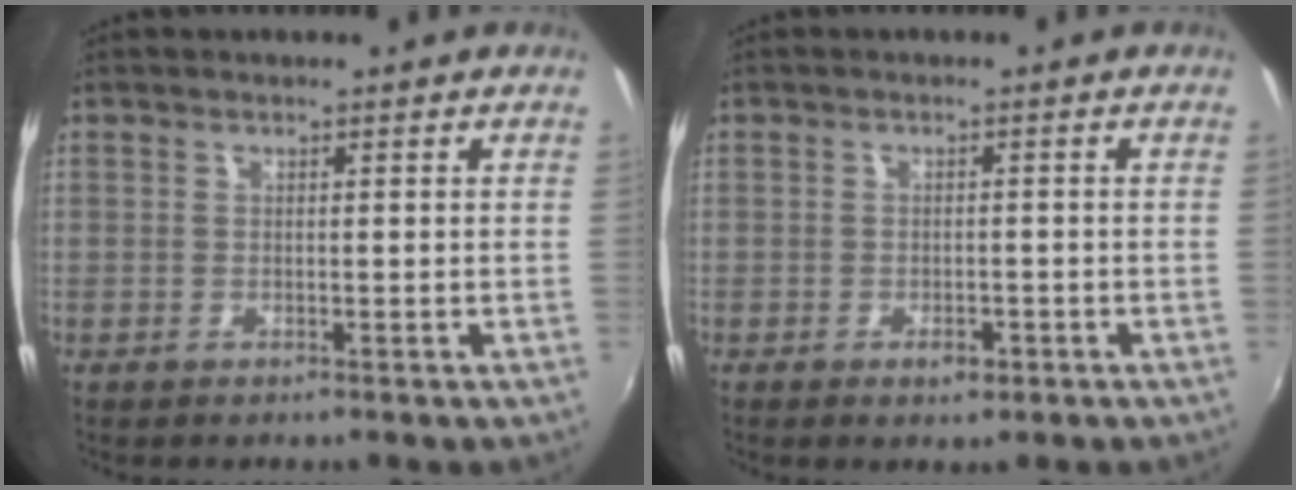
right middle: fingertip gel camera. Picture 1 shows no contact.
{"total": 2.4, "force": [-1.3, 1.3, 1.5], "torque": [-0.027, -0.004, -0.018]}